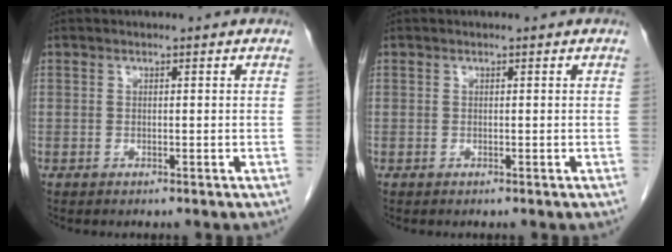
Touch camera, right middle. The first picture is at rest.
{"total": 0.0}